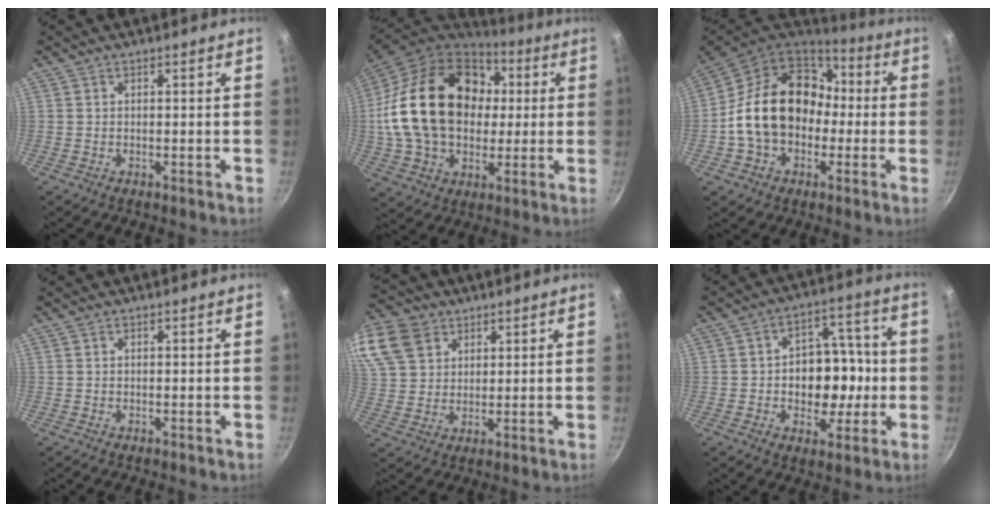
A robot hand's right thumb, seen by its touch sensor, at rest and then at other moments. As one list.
[{"total": 27.4, "force": [3.4, 19.6, 18.9], "torque": [-0.324, 0.027, 0.065]}, {"total": 21.1, "force": [-0.6, 16.2, 13.6], "torque": [-0.218, 0.058, -0.010]}, {"total": 0.0}, {"total": 17.3, "force": [8.7, 12.9, 7.5], "torque": [-0.174, 0.014, 0.171]}, {"total": 13.1, "force": [-1.4, 9.6, 8.9], "torque": [-0.074, 0.024, -0.020]}]